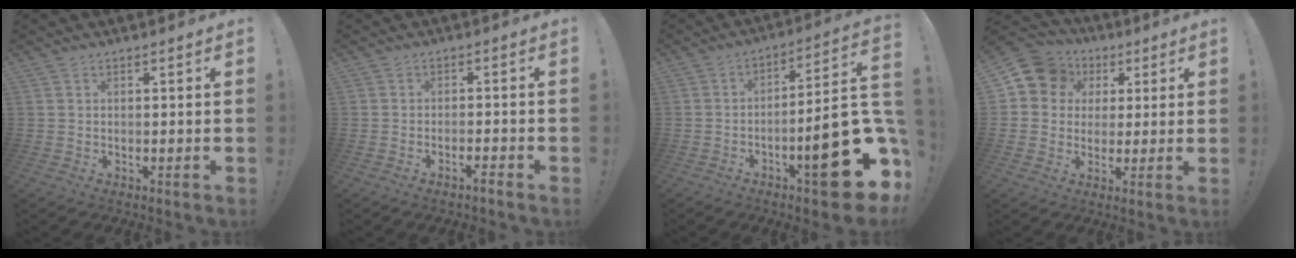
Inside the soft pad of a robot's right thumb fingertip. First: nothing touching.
{"total": 2.6, "force": [-2.0, 0.1, 1.7], "torque": [-0.026, 0.005, -0.034]}
{"total": 23.3, "force": [-8.3, 6.3, 20.9], "torque": [-0.269, 0.046, -0.122]}
{"total": 10.4, "force": [3.6, 9.3, 2.9], "torque": [-0.044, -0.008, 0.074]}